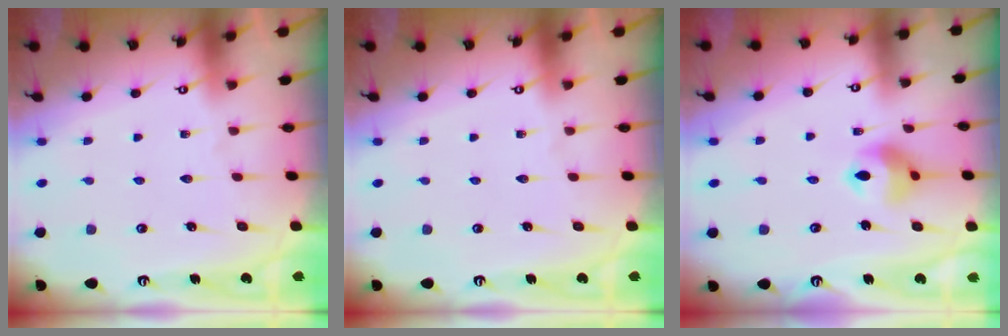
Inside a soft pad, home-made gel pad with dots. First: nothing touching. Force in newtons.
{"total": 0.0}
{"total": 9.7, "press": 9.7, "slide": 1.3}